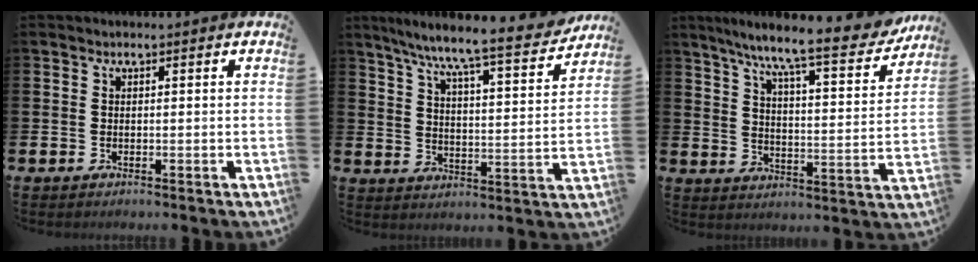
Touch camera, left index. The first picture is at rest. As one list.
[{"total": 8.6, "force": [7.8, 0.0, 3.8], "torque": [-0.102, -0.055, 0.128]}, {"total": 9.9, "force": [8.4, 0.6, 5.2], "torque": [-0.115, -0.063, 0.133]}]